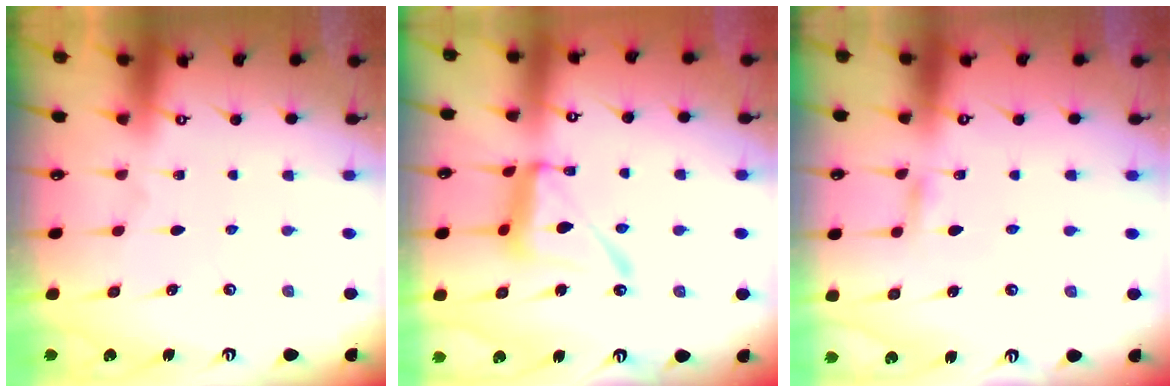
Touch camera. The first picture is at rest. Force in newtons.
{"total": 13.4, "press": 13.3, "slide": 1.1}
{"total": 3.3, "press": 3.3, "slide": 0.2}